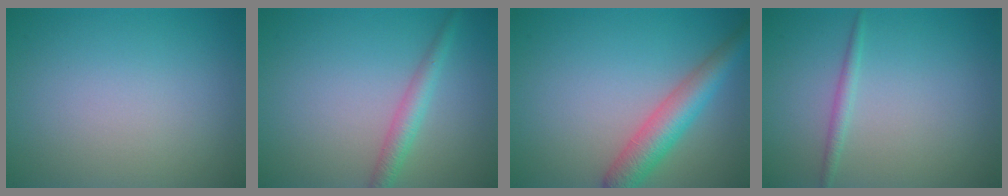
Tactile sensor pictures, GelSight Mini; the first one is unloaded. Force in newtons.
{"total": 2.2, "press": 2.2, "slide": 0.2}
{"total": 4.7, "press": 4.7, "slide": 0.1}
{"total": 1.1, "press": 1.1, "slide": 0.0}